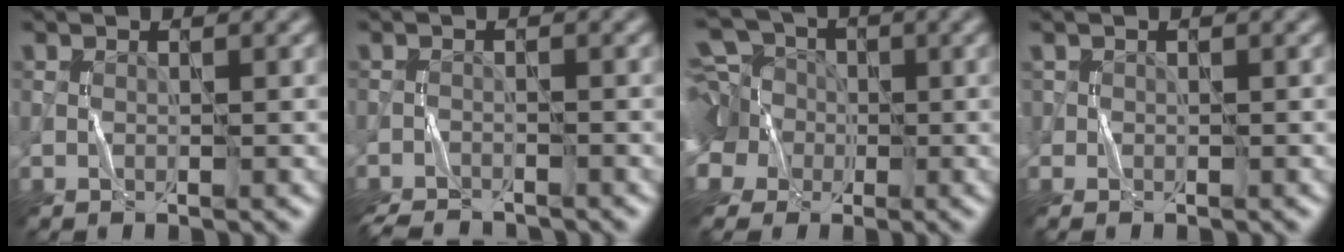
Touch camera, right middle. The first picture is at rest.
{"total": 4.1, "force": [-4.0, 0.6, 0.8], "torque": [-0.020, -0.013, -0.069]}
{"total": 12.4, "force": [2.4, 10.3, 6.4], "torque": [-0.154, 0.041, -0.012]}
{"total": 0.7, "force": [-0.1, 0.7, -0.1], "torque": [0.006, 0.001, -0.006]}